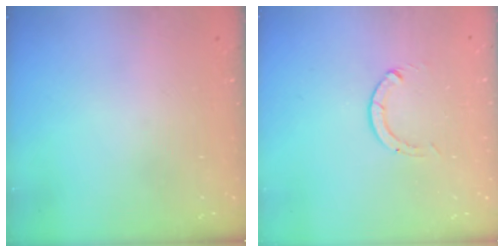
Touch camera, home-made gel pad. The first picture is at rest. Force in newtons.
{"total": 0.0}